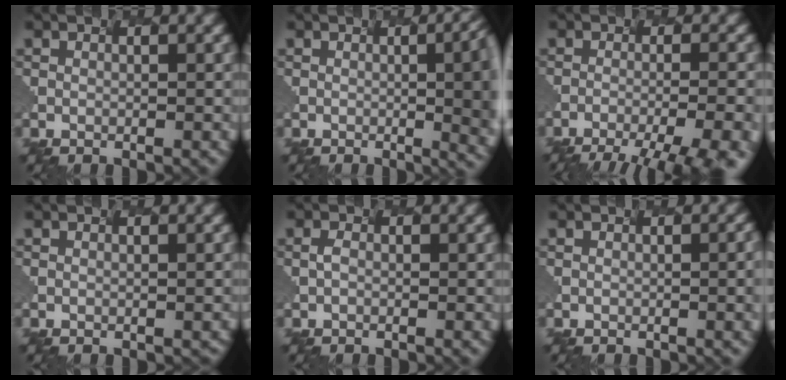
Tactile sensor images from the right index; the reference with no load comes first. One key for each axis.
{"total": 11.6, "fx": 0.0, "fy": 5.2, "fz": 10.4, "tx": -0.044, "ty": 0.022, "tz": 0.001}
{"total": 11.6, "fx": -7.8, "fy": 3.7, "fz": 7.7, "tx": -0.063, "ty": -0.004, "tz": -0.079}
{"total": 0.6, "fx": 0.0, "fy": 0.3, "fz": 0.5, "tx": -0.001, "ty": 0.004, "tz": 0.010}
{"total": 0.6, "fx": -0.5, "fy": 0.0, "fz": 0.3, "tx": -0.017, "ty": 0.002, "tz": 0.000}
{"total": 4.7, "fx": 0.4, "fy": 2.1, "fz": 4.2, "tx": -0.013, "ty": 0.018, "tz": -0.001}